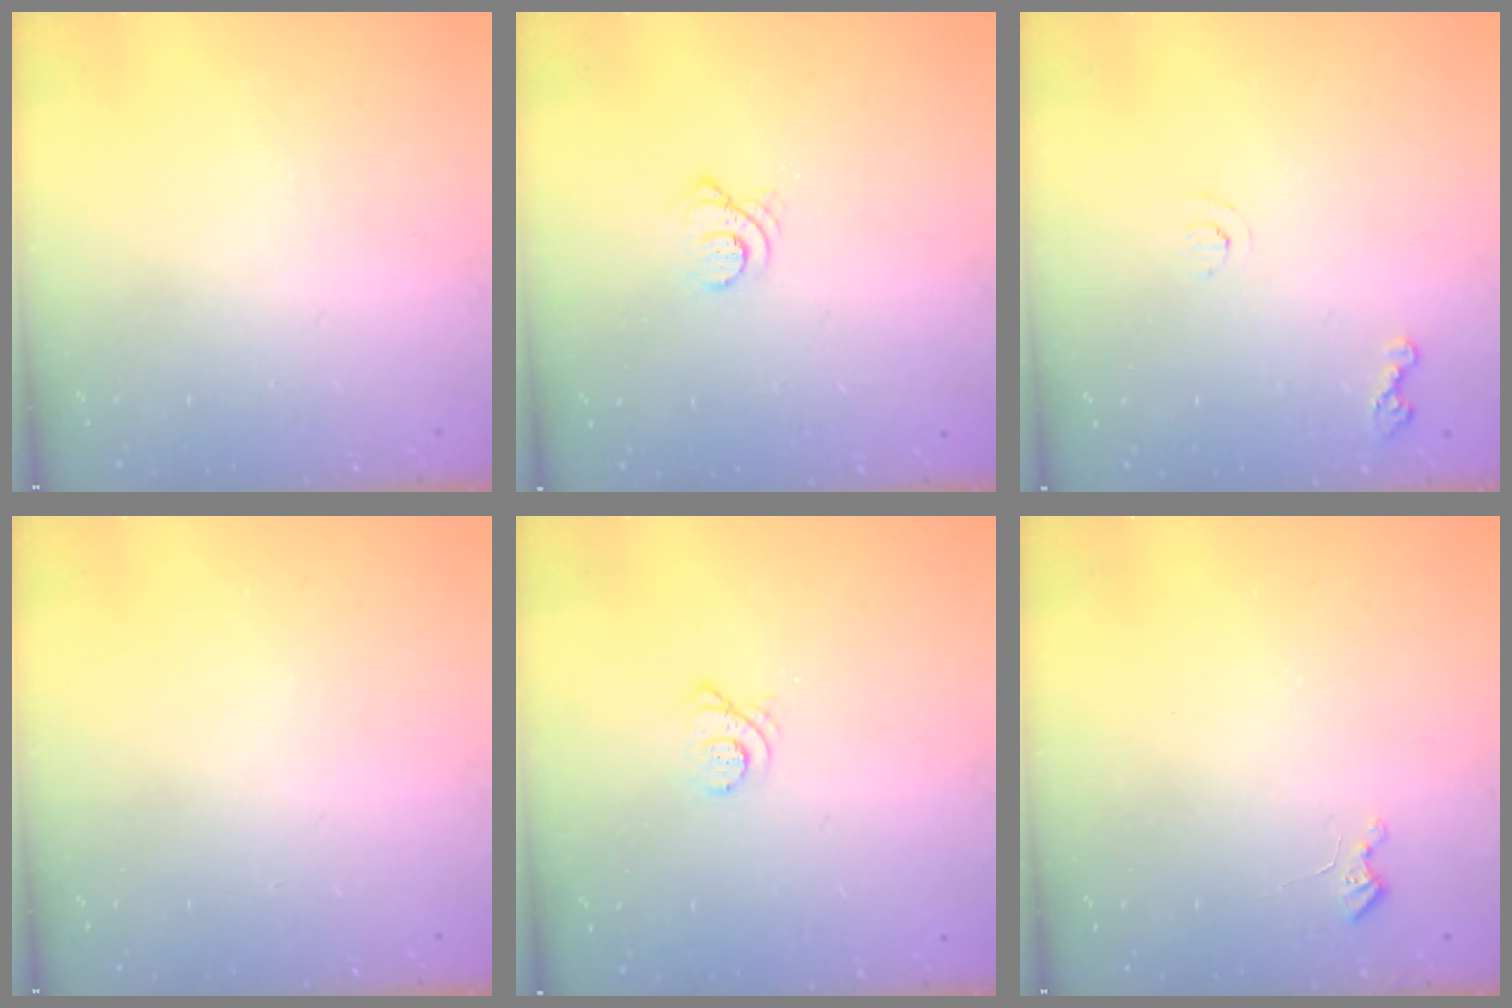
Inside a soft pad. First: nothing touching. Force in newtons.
{"total": 3.0, "press": 2.9, "slide": 0.3}
{"total": 3.7, "press": 3.6, "slide": 0.5}
{"total": 0.0}
{"total": 3.2, "press": 3.2, "slide": 0.5}
{"total": 2.6, "press": 2.6, "slide": 0.3}